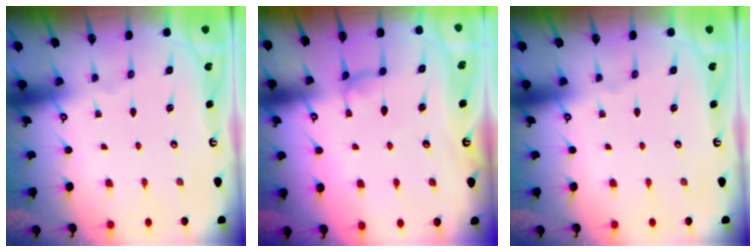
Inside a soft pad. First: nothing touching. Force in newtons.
{"total": 0.5, "press": 0.3, "slide": 0.4}
{"total": 0.0}